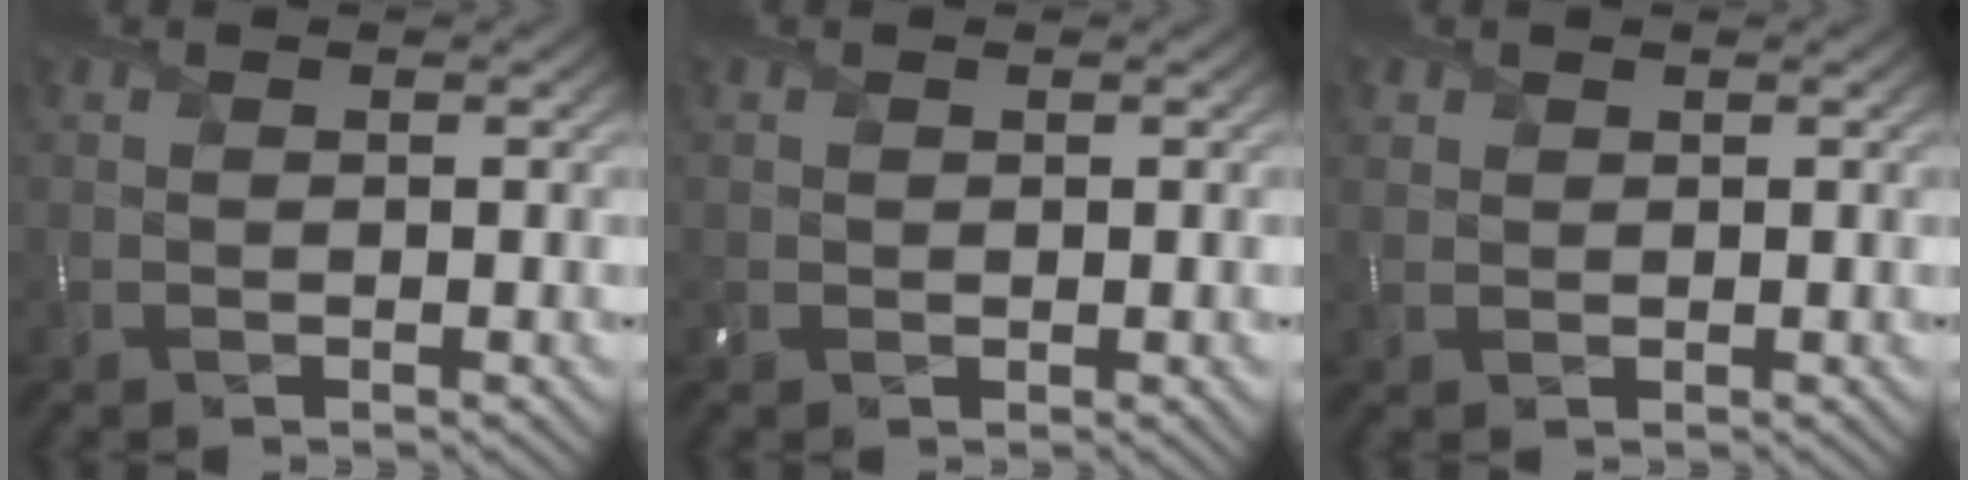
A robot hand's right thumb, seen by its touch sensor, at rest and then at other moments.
{"total": 1.6, "force": [0.2, 1.2, 1.1], "torque": [-0.027, -0.002, 0.006]}
{"total": 1.3, "force": [0.8, 0.9, 0.3], "torque": [-0.009, 0.000, 0.020]}